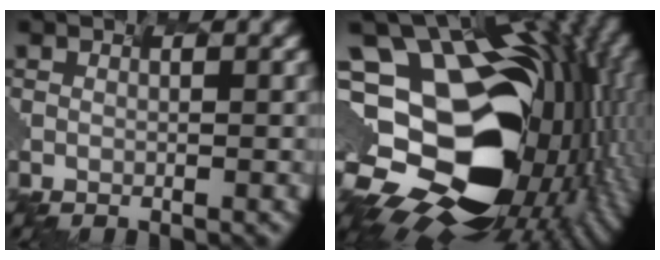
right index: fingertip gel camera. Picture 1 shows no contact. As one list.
[{"total": 18.9, "force": [-2.4, 12.4, 14.1], "torque": [-0.238, 0.006, -0.036]}]